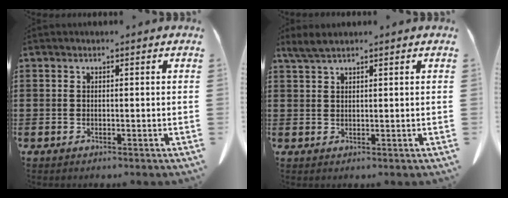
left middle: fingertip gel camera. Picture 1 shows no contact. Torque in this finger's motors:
{"motor_torque": [1.30, 0.84, 0.02, 0.02]}